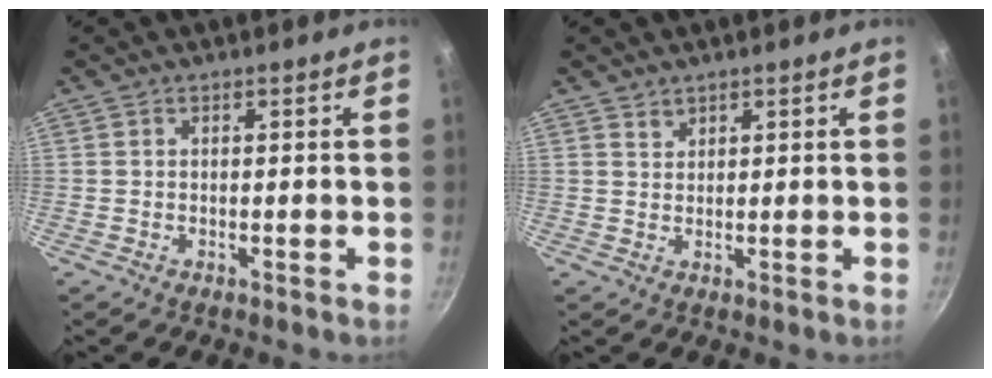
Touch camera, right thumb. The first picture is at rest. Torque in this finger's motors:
{"motor_torque": [-0.49, 0.63, 0.35, 0.19, -0.02]}